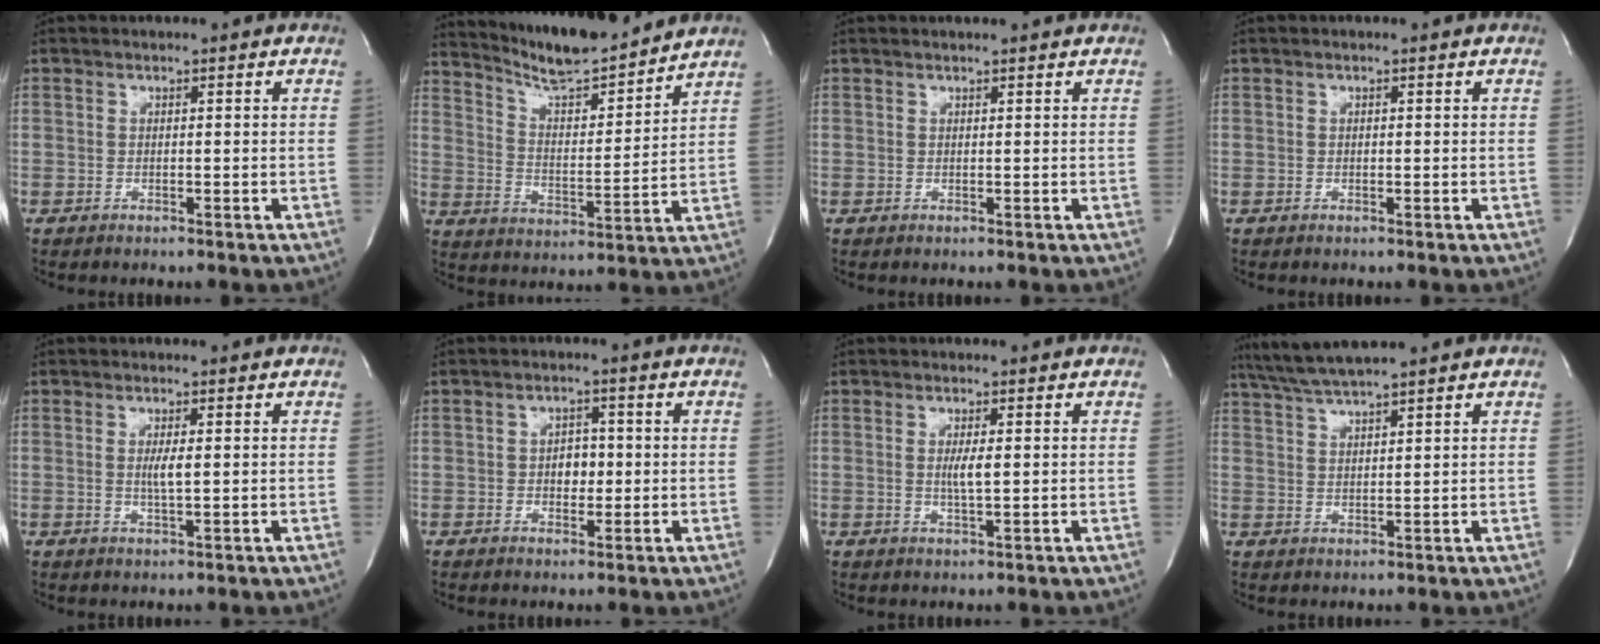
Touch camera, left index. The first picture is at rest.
{"total": 14.0, "force": [13.0, 0.9, 5.0], "torque": [-0.089, -0.002, 0.215]}
{"total": 2.2, "force": [2.1, 0.0, 0.7], "torque": [-0.009, 0.010, 0.024]}
{"total": 0.0}
{"total": 2.4, "force": [0.2, 0.1, 2.4], "torque": [-0.049, -0.005, 0.003]}
{"total": 3.1, "force": [-0.2, 2.1, 2.4], "torque": [-0.031, 0.005, -0.002]}
{"total": 2.6, "force": [0.2, 0.2, 2.6], "torque": [-0.053, -0.005, 0.003]}
{"total": 7.4, "force": [6.4, -0.6, 3.6], "torque": [-0.066, 0.023, 0.117]}